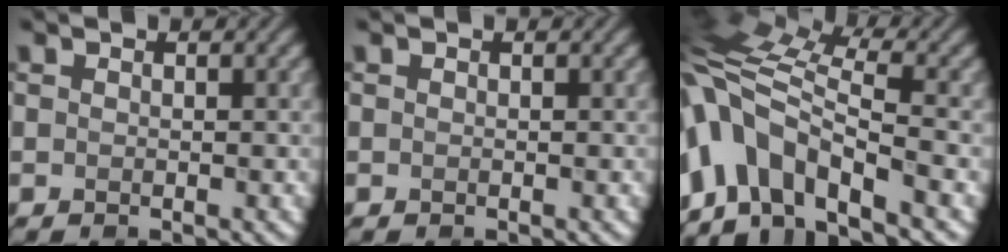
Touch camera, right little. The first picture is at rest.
{"total": 0.0}
{"total": 11.3, "force": [-3.4, 5.8, 9.1], "torque": [-0.188, 0.014, -0.070]}